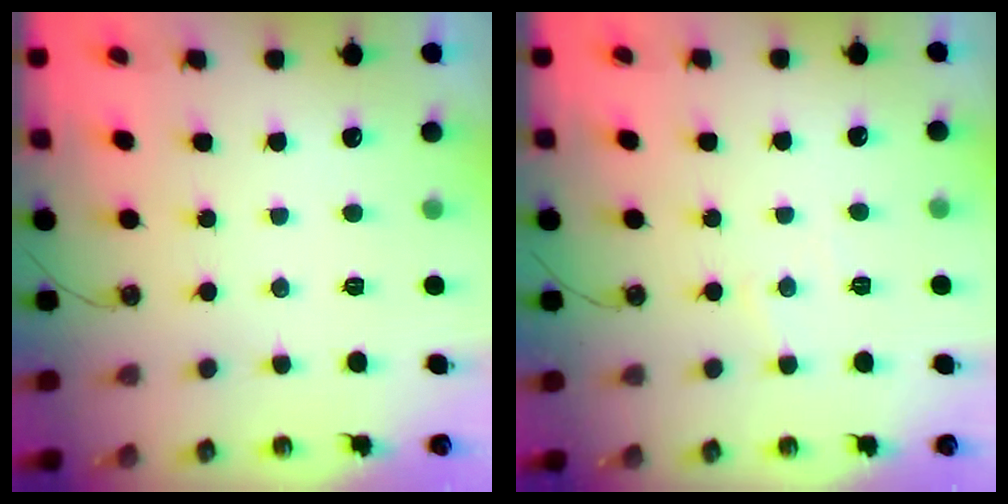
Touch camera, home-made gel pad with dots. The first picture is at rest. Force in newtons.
{"total": 4.1, "press": 4.0, "slide": 0.8}